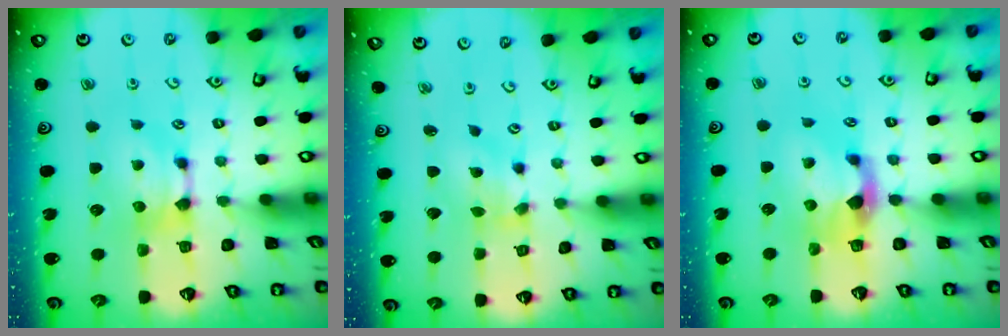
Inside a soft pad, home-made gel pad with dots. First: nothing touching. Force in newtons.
{"total": 1.3, "press": 0.6, "slide": 1.1}
{"total": 2.3, "press": 1.9, "slide": 1.2}